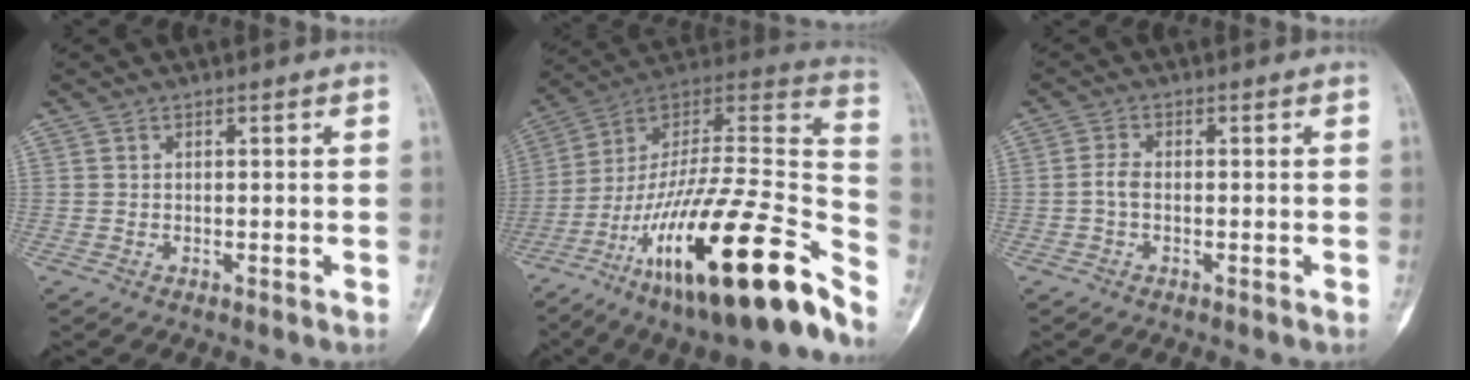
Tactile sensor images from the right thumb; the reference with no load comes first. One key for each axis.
{"total": 33.5, "fx": -19.7, "fy": 7.5, "fz": 26.0, "tx": -0.362, "ty": 0.078, "tz": -0.323}
{"total": 2.1, "fx": -0.5, "fy": 1.1, "fz": 1.7, "tx": -0.035, "ty": 0.004, "tz": -0.013}